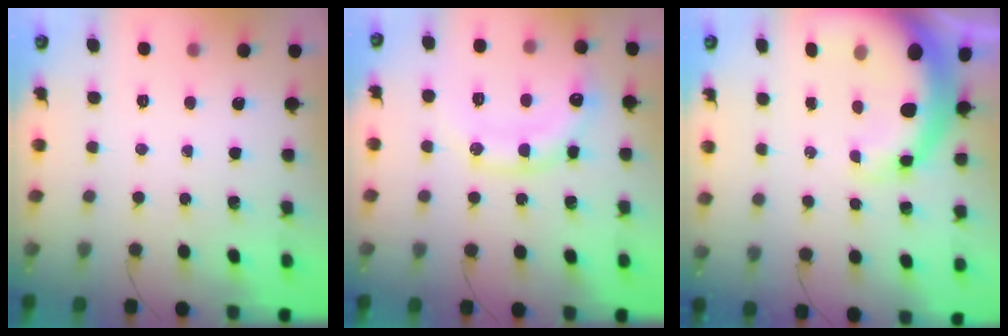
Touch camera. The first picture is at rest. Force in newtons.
{"total": 14.4, "press": 14.4, "slide": 1.2}
{"total": 9.7, "press": 9.4, "slide": 2.6}